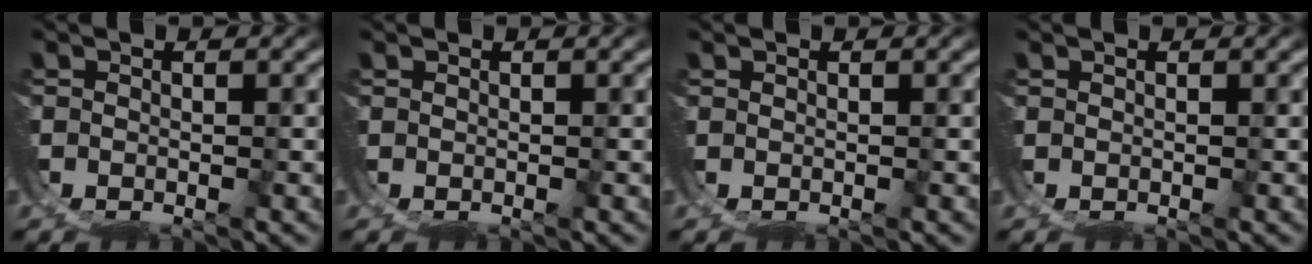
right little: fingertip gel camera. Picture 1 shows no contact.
{"total": 0.0}
{"total": 0.0}
{"total": 0.0}